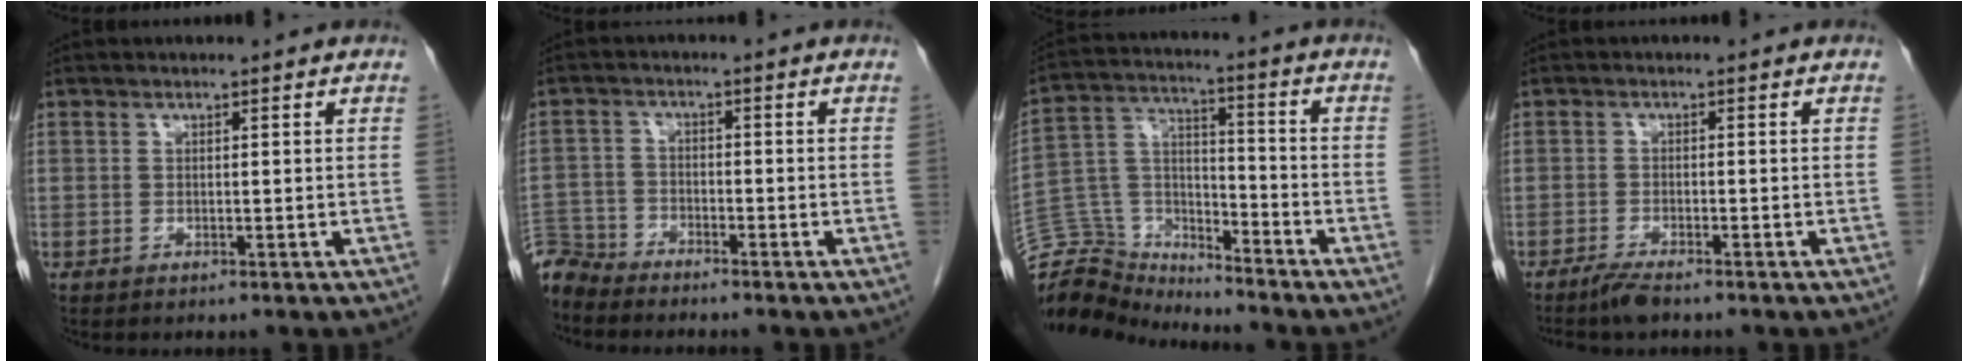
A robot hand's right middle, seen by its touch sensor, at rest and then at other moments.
{"total": 5.3, "force": [-5.3, 0.7, -0.4], "torque": [0.012, -0.006, -0.103]}
{"total": 12.0, "force": [-11.7, 2.5, -0.4], "torque": [-0.003, 0.063, -0.218]}
{"total": 2.7, "force": [-2.3, 0.2, 1.4], "torque": [-0.034, -0.006, -0.044]}